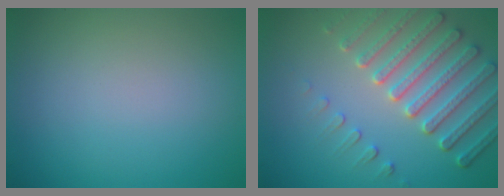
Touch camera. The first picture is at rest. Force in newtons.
{"total": 5.9, "press": 4.9, "slide": 3.3}